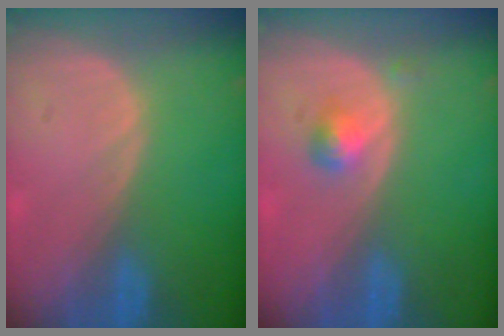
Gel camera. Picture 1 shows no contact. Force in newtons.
{"total": 2.2, "press": 2.2, "slide": 0.2}